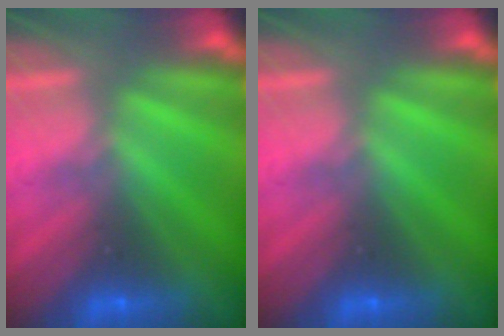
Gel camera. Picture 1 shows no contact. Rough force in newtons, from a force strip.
{"total": 0.0}